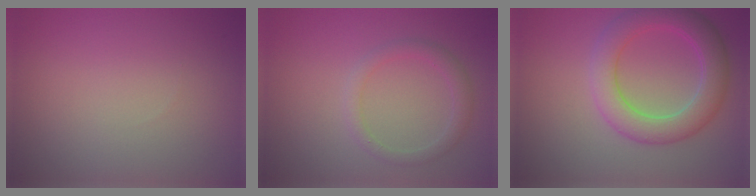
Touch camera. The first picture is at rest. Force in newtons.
{"total": 1.8, "press": 1.8, "slide": 0.2}
{"total": 5.3, "press": 5.3, "slide": 0.2}